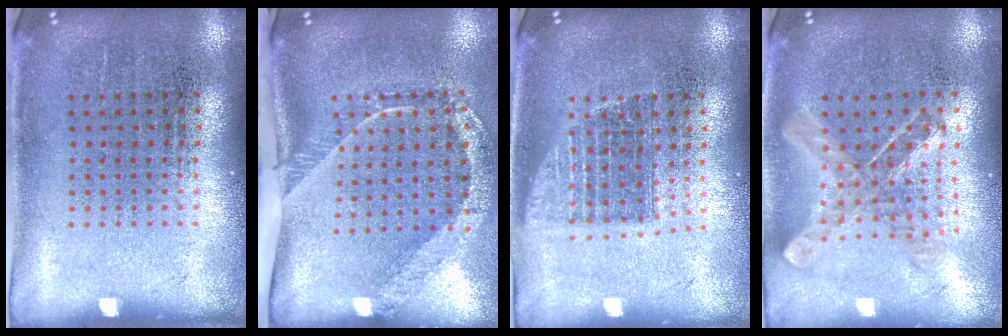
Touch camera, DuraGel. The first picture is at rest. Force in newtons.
{"total": 2.5, "press": 1.6, "slide": 1.8}
{"total": 1.4, "press": 1.2, "slide": 0.7}
{"total": 0.9, "press": 0.9, "slide": 0.1}